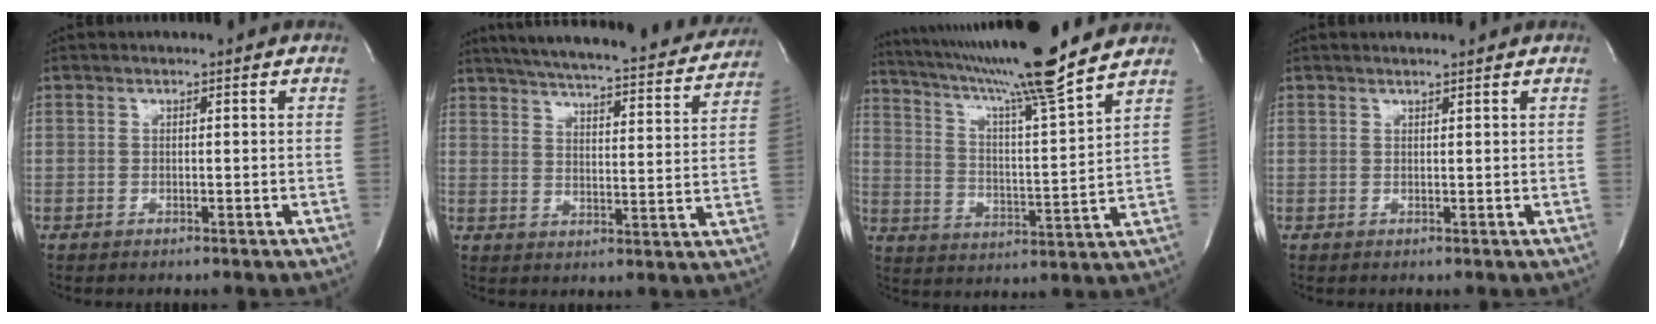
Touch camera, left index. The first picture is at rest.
{"total": 25.8, "force": [23.5, 3.4, 10.2], "torque": [-0.166, -0.034, 0.298]}
{"total": 19.1, "force": [16.2, -1.3, 10.0], "torque": [-0.179, -0.009, 0.253]}
{"total": 2.1, "force": [2.0, -0.1, 0.8], "torque": [-0.013, 0.007, 0.028]}